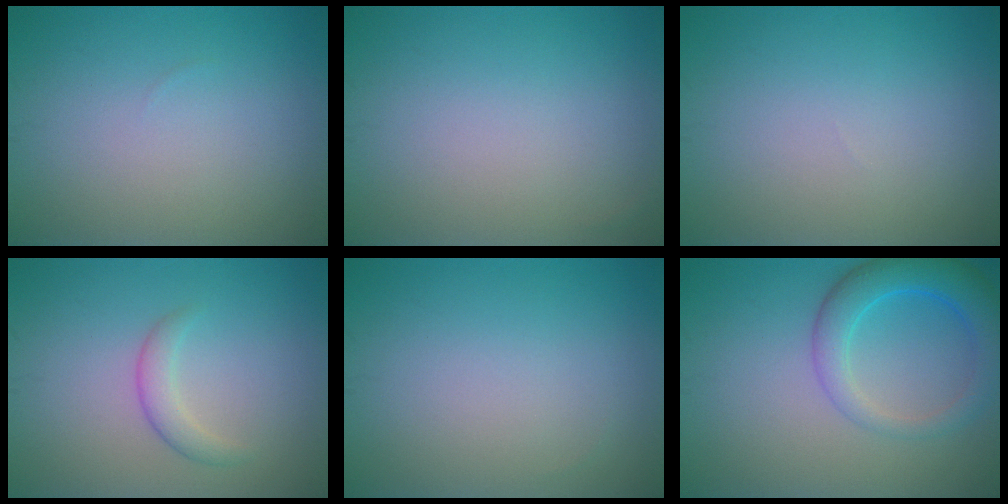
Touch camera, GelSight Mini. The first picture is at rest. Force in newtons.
{"total": 0.0}
{"total": 0.0}
{"total": 1.9, "press": 1.9, "slide": 0.1}
{"total": 0.0}
{"total": 4.9, "press": 4.9, "slide": 0.4}